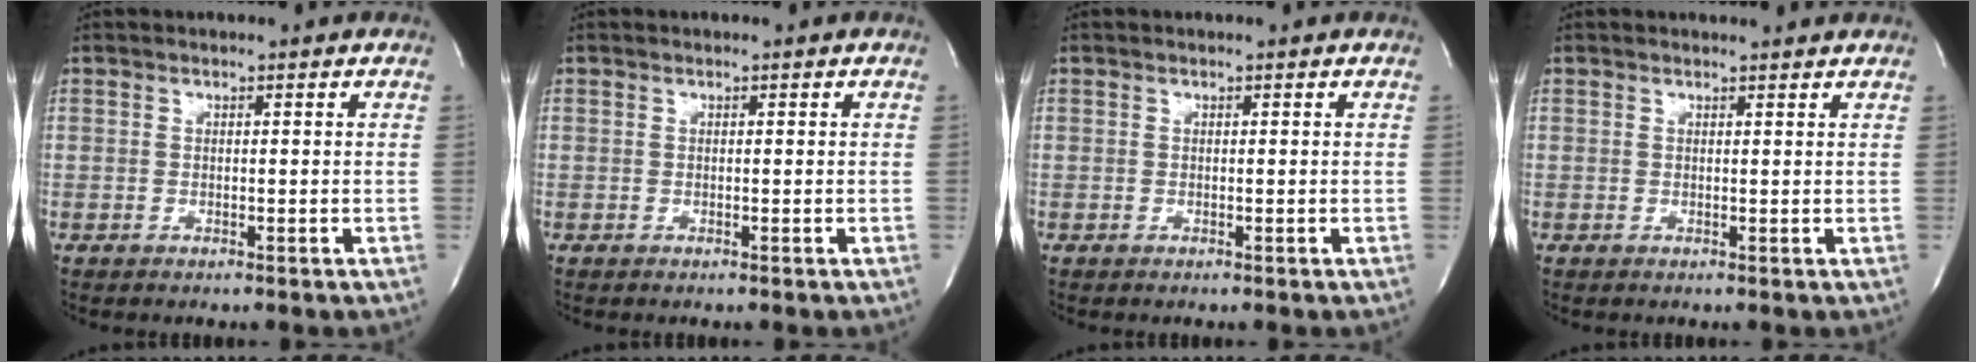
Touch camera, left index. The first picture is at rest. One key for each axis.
{"total": 0.0}
{"total": 0.0}
{"total": 2.6, "fx": 2.6, "fy": 0.1, "fz": 0.4, "tx": -0.011, "ty": 0.002, "tz": 0.025}